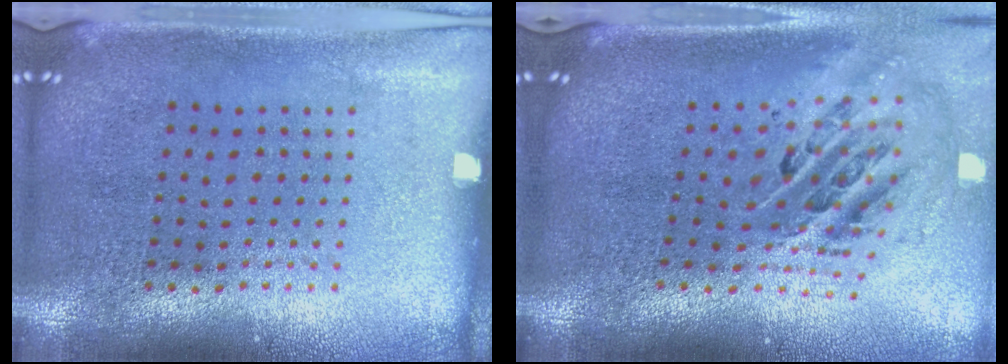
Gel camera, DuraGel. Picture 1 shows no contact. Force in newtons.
{"total": 1.8, "press": 1.4, "slide": 1.2}